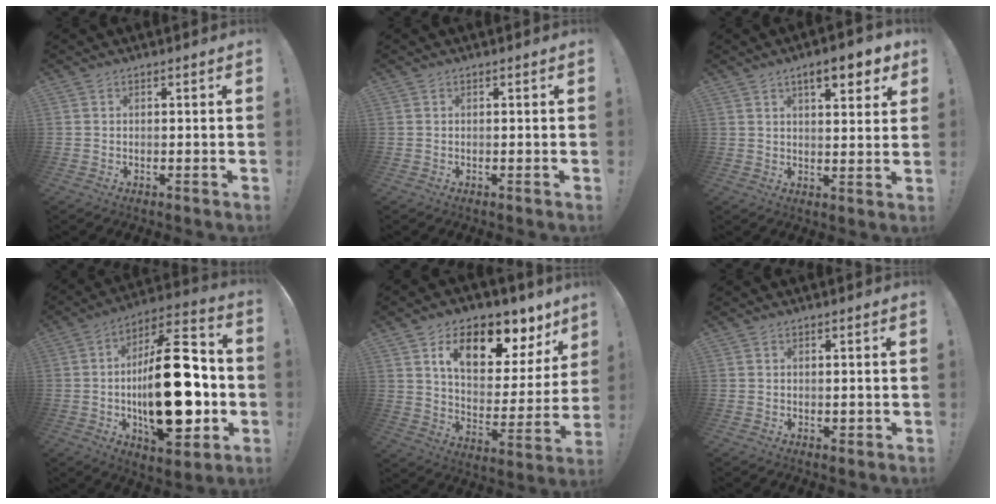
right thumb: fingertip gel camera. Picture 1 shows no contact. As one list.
[{"total": 0.0}, {"total": 8.3, "force": [5.0, 2.5, 6.2], "torque": [-0.071, -0.026, 0.079]}, {"total": 30.5, "force": [-3.3, 13.6, 27.1], "torque": [-0.454, 0.024, -0.046]}, {"total": 16.7, "force": [9.6, 8.2, 10.9], "torque": [-0.163, -0.058, 0.160]}, {"total": 0.9, "force": [0.0, 0.7, 0.5], "torque": [-0.006, 0.001, 0.002]}]